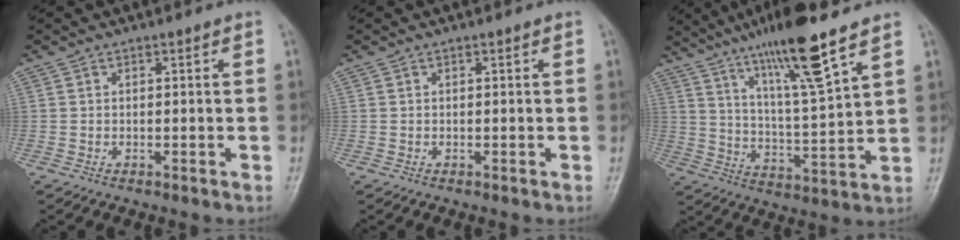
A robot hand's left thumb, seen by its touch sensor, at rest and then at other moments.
{"total": 0.0}
{"total": 15.5, "force": [10.1, 1.4, 11.7], "torque": [-0.202, -0.053, 0.181]}